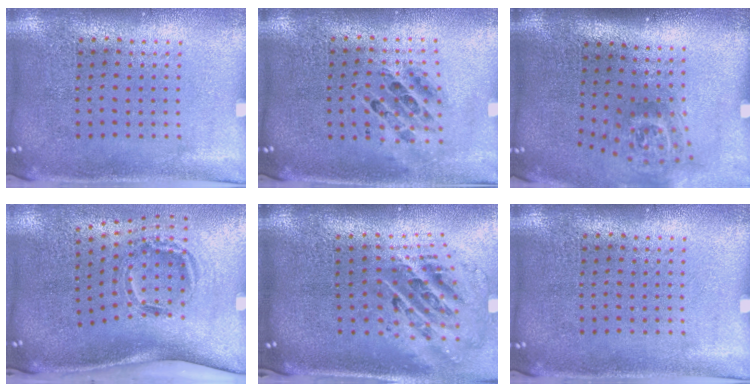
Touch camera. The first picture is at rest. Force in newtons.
{"total": 0.7, "press": 0.6, "slide": 0.2}
{"total": 1.8, "press": 1.2, "slide": 1.4}
{"total": 2.0, "press": 1.2, "slide": 1.5}
{"total": 2.5, "press": 1.8, "slide": 1.8}
{"total": 0.0}